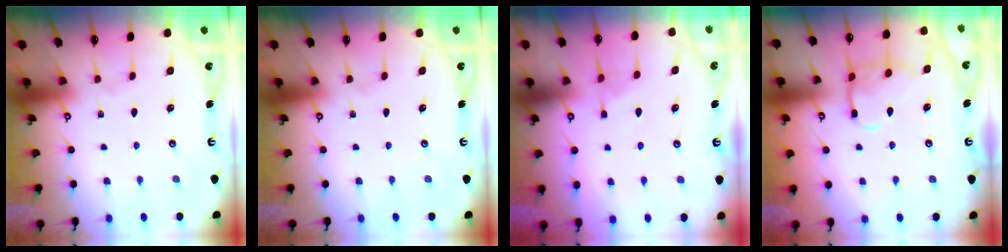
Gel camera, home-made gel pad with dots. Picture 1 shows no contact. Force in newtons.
{"total": 0.0}
{"total": 3.6, "press": 3.5, "slide": 0.5}
{"total": 12.1, "press": 12.1, "slide": 1.1}